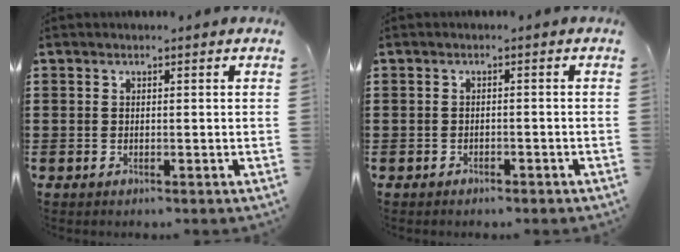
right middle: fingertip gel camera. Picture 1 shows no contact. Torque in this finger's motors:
{"motor_torque": [0.01, -0.01, -0.03, -0.01]}